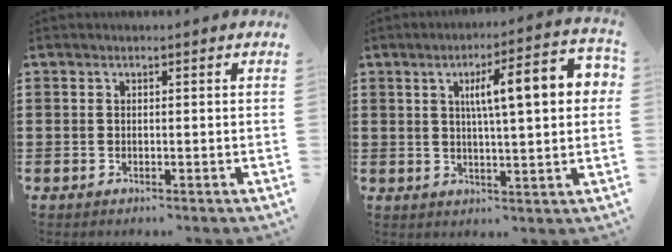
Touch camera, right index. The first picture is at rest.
{"total": 10.6, "force": [2.6, 2.2, 10.1], "torque": [-0.178, 0.007, 0.034]}